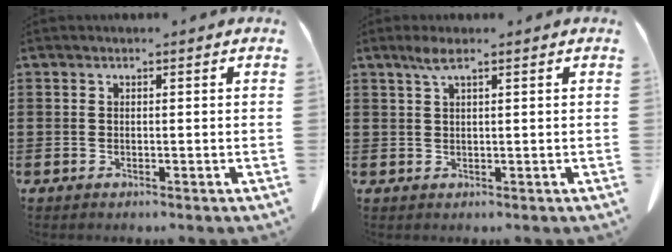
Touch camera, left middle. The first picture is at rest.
{"total": 2.4, "force": [1.3, 0.2, 2.0], "torque": [-0.043, 0.001, 0.024]}